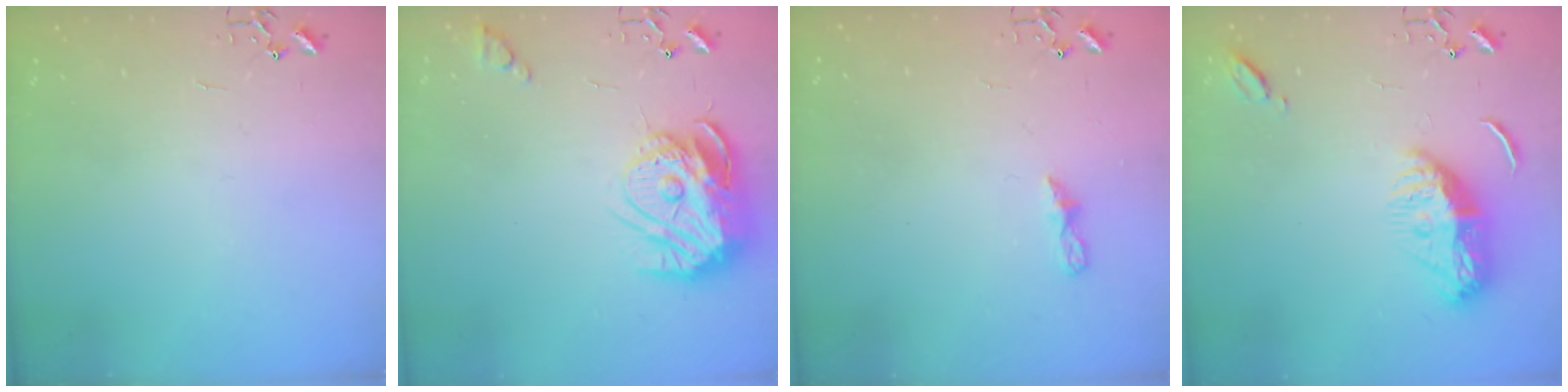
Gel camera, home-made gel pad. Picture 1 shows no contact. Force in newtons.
{"total": 16.3, "press": 16.2, "slide": 1.6}
{"total": 5.3, "press": 5.3, "slide": 0.6}
{"total": 11.1, "press": 11.0, "slide": 1.0}